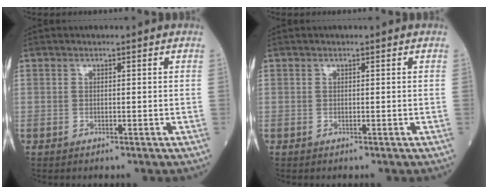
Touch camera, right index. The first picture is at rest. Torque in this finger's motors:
{"motor_torque": [0.00, 0.00, 0.00, -0.01]}